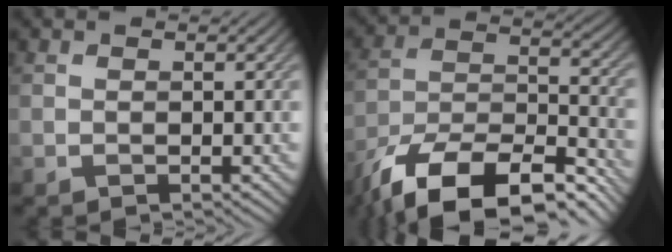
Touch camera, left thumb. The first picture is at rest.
{"total": 15.4, "force": [-11.5, 5.6, 8.5], "torque": [-0.180, -0.017, -0.198]}